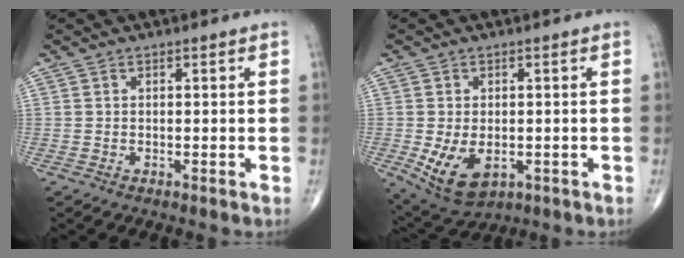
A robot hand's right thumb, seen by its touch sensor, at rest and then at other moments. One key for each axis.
{"total": 8.8, "fx": -2.1, "fy": 5.4, "fz": 6.6, "tx": -0.111, "ty": -0.008, "tz": -0.019}